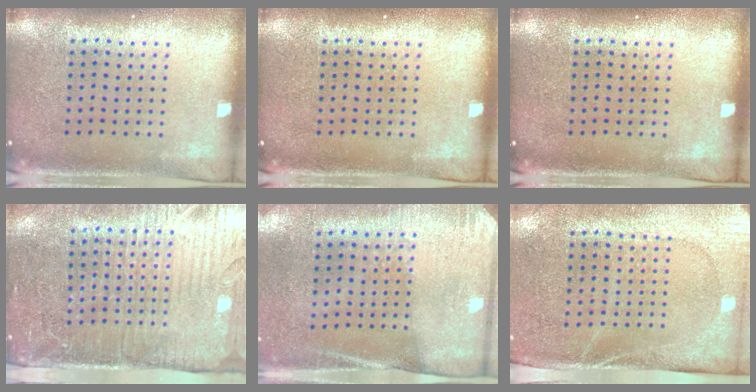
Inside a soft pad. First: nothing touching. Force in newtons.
{"total": 0.0}
{"total": 0.0}
{"total": 4.2, "press": 3.6, "slide": 2.1}
{"total": 2.7, "press": 2.4, "slide": 1.3}
{"total": 2.7, "press": 2.2, "slide": 1.5}